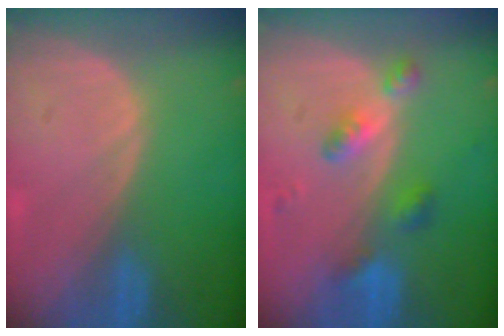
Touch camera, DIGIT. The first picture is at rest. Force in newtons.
{"total": 5.6, "press": 4.9, "slide": 2.7}